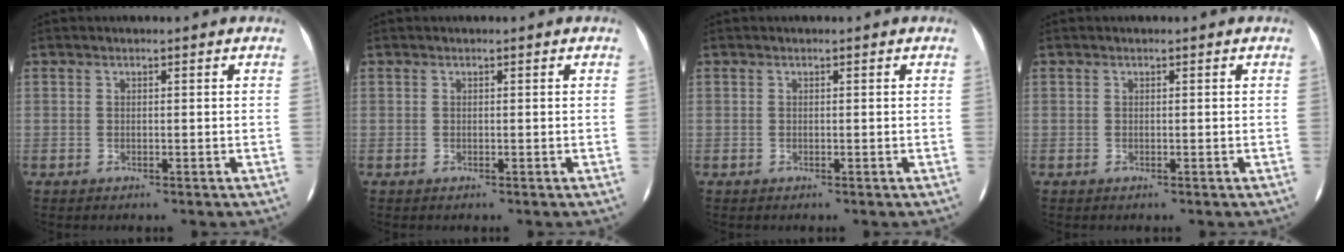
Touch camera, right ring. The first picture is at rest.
{"total": 0.0}
{"total": 0.0}
{"total": 0.0}